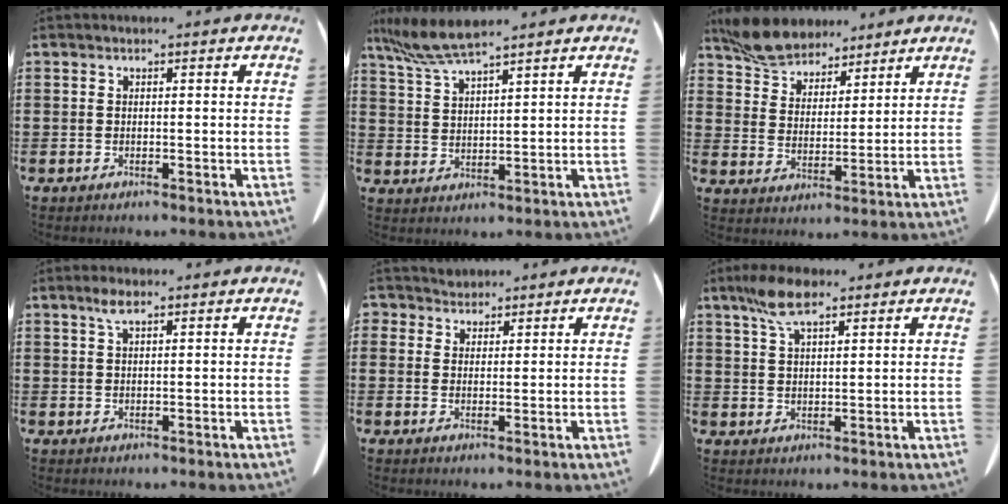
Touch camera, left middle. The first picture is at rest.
{"total": 6.5, "force": [5.4, 0.8, 3.6], "torque": [-0.085, -0.014, 0.100]}
{"total": 6.9, "force": [6.3, 2.4, 1.4], "torque": [-0.056, -0.018, 0.121]}
{"total": 2.3, "force": [1.2, 0.6, 1.9], "torque": [-0.040, 0.003, 0.021]}
{"total": 2.4, "force": [2.0, 1.2, 0.3], "torque": [-0.015, 0.006, 0.039]}
{"total": 6.7, "force": [4.2, 2.0, 4.8], "torque": [-0.103, 0.004, 0.076]}